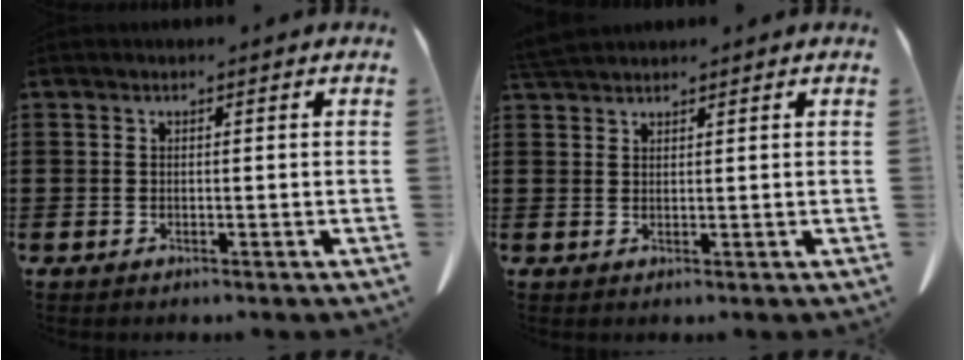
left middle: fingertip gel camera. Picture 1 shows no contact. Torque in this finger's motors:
{"motor_torque": [0.12, 0.09, 0.08, 0.04]}